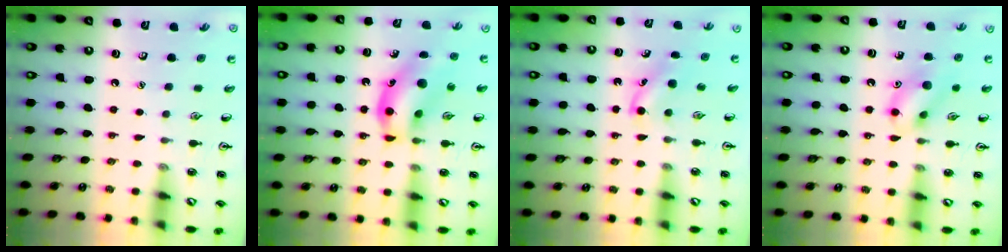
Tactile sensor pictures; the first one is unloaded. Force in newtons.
{"total": 12.0, "press": 11.5, "slide": 3.5}
{"total": 3.7, "press": 3.5, "slide": 1.2}
{"total": 11.5, "press": 11.4, "slide": 1.2}